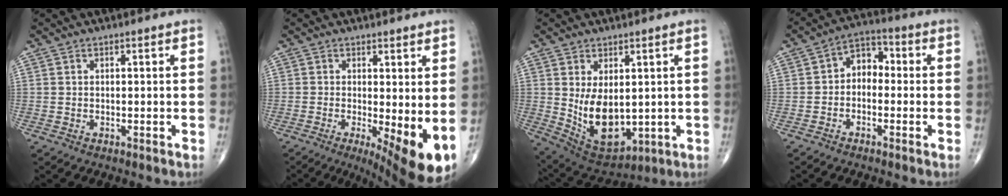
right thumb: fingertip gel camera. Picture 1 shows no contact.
{"total": 10.6, "force": [-1.6, 3.2, 10.0], "torque": [-0.142, -0.023, -0.015]}
{"total": 11.9, "force": [0.4, 6.8, 9.7], "torque": [-0.142, -0.018, 0.039]}
{"total": 5.9, "force": [-0.6, 4.2, 4.1], "torque": [-0.042, 0.029, -0.028]}